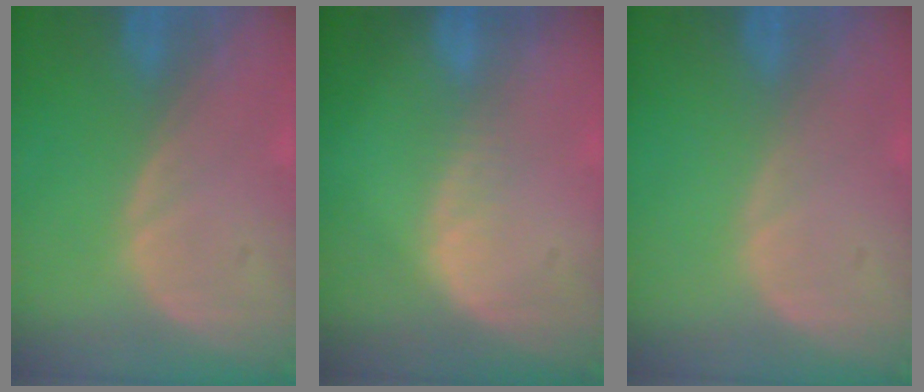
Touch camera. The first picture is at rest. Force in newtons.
{"total": 1.6, "press": 1.6, "slide": 0.1}
{"total": 0.0}